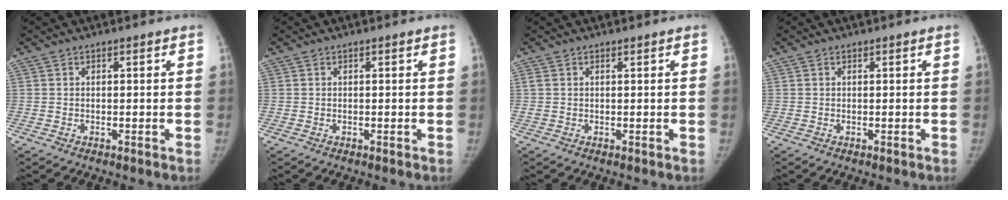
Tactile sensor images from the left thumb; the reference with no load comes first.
{"total": 0.0}
{"total": 1.3, "force": [0.5, 0.8, 0.9], "torque": [-0.022, 0.001, 0.016]}
{"total": 0.0}